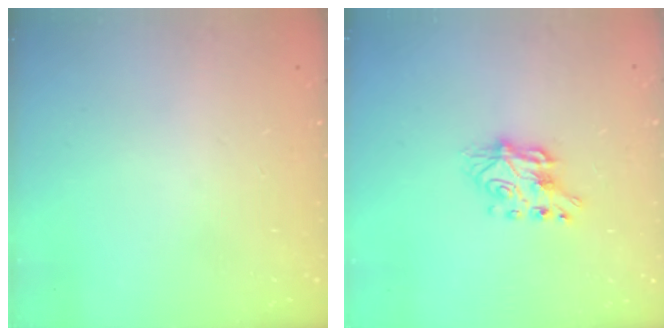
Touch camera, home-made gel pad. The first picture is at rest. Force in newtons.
{"total": 6.9, "press": 6.9, "slide": 0.5}